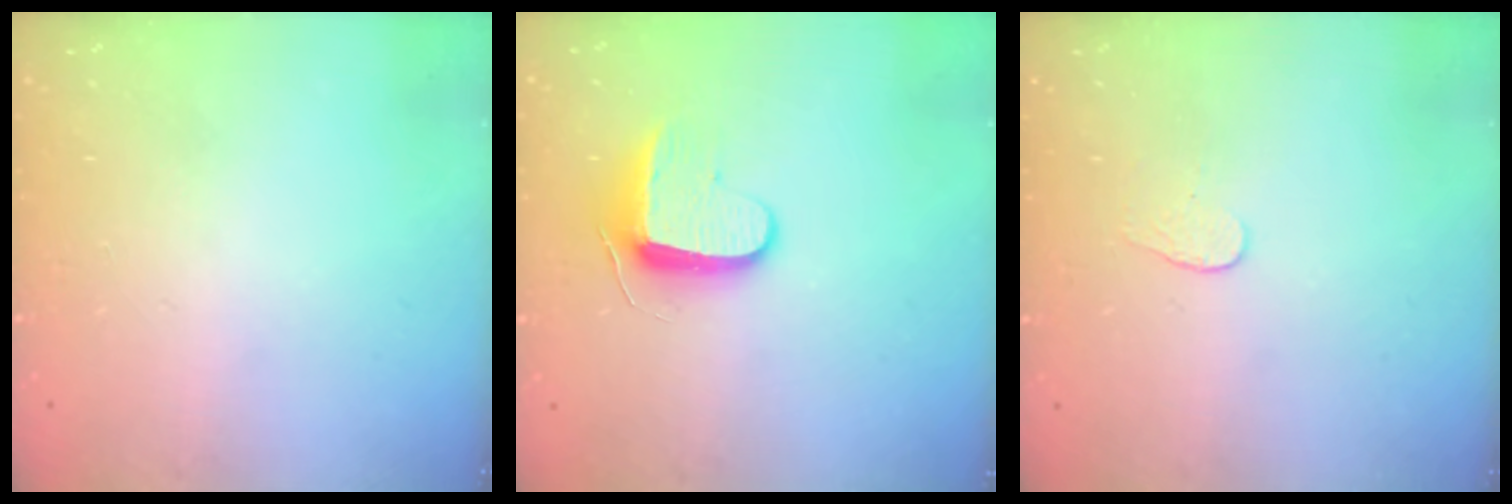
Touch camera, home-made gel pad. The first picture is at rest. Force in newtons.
{"total": 8.7, "press": 8.7, "slide": 0.6}
{"total": 3.4, "press": 3.4, "slide": 0.3}